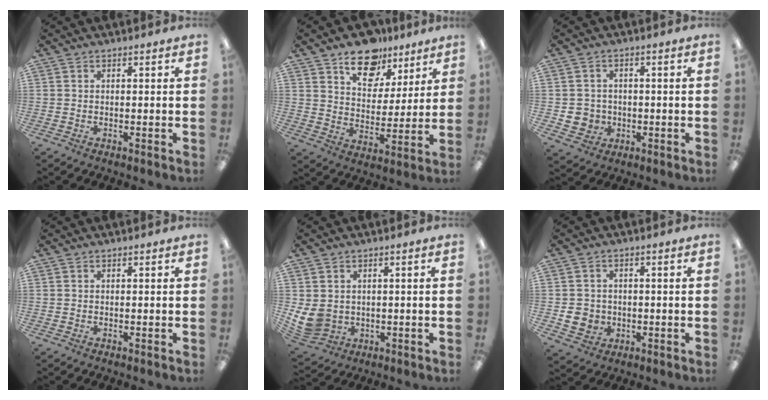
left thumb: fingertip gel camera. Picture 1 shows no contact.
{"total": 13.2, "force": [9.7, 7.7, 4.8], "torque": [-0.063, -0.060, 0.175]}
{"total": 4.7, "force": [-0.7, 4.6, 0.8], "torque": [-0.012, 0.010, -0.010]}
{"total": 0.0}
{"total": 6.8, "force": [0.9, 6.0, 3.1], "torque": [-0.081, -0.003, 0.020]}
{"total": 5.1, "force": [-0.8, 4.9, 1.4], "torque": [-0.013, 0.007, -0.011]}